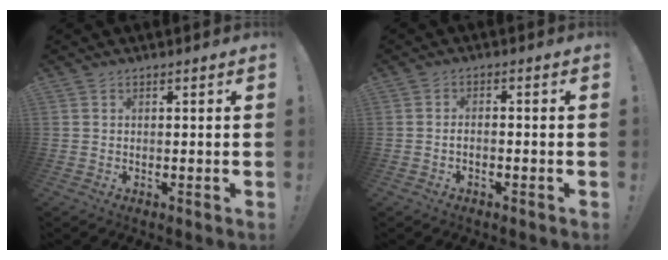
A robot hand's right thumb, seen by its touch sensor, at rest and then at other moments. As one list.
[{"total": 2.0, "force": [-1.3, 0.4, 1.4], "torque": [-0.032, 0.007, -0.022]}]